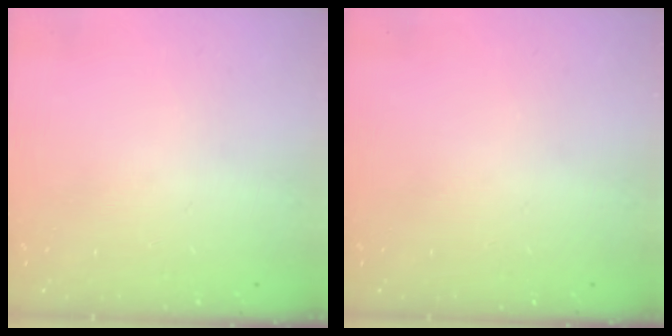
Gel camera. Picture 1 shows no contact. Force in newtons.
{"total": 0.0}